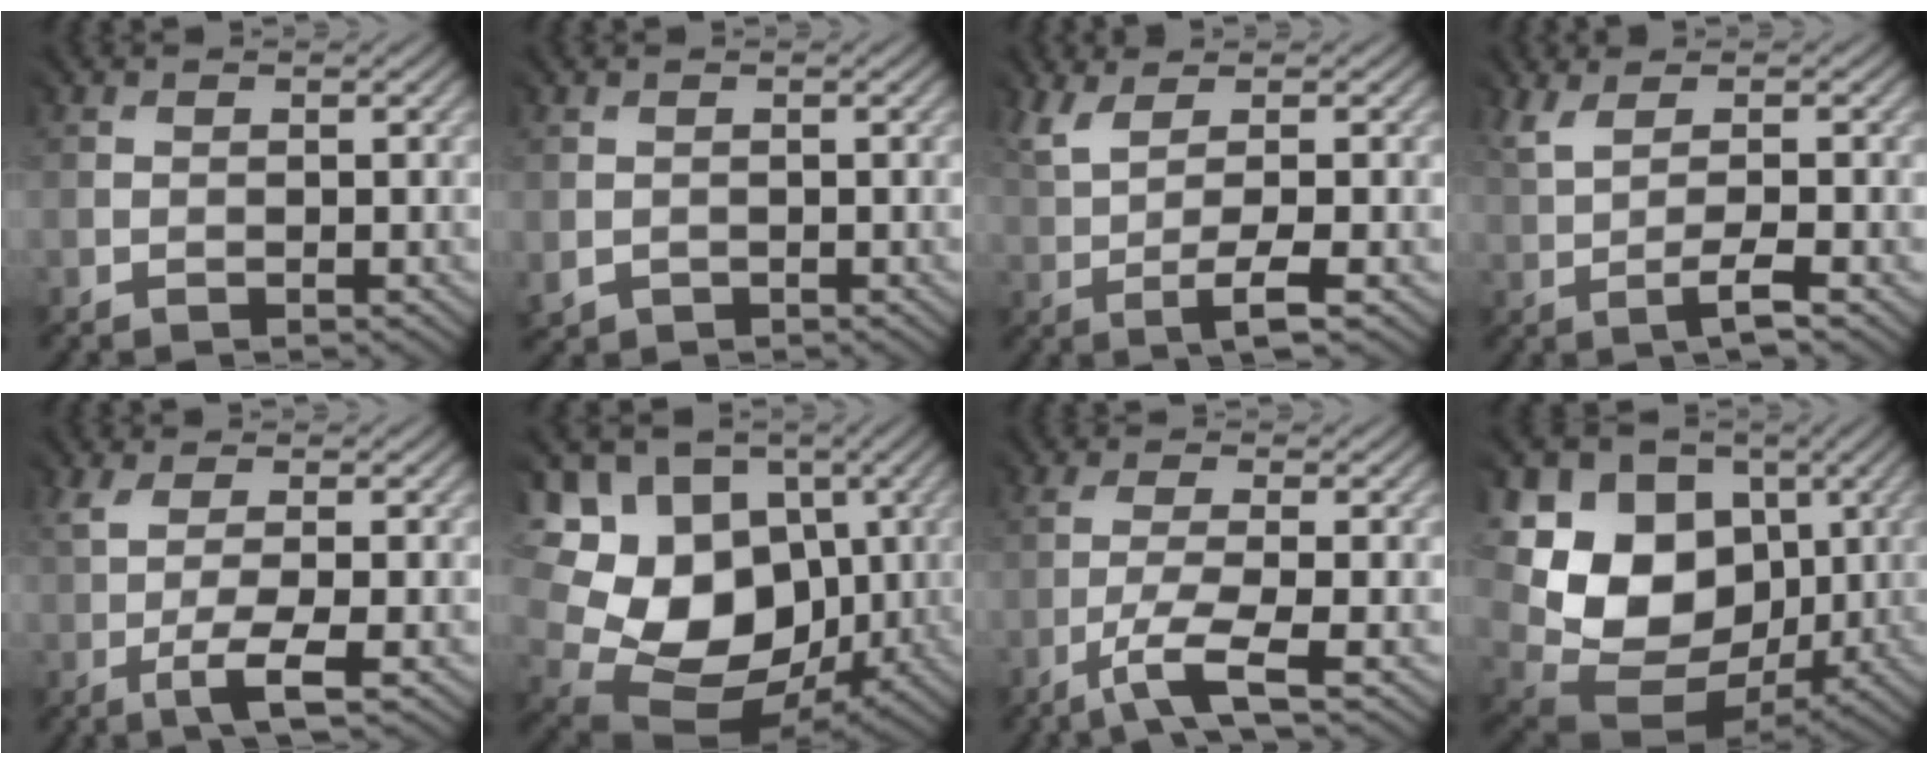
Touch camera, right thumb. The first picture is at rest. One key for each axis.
{"total": 1.1, "fx": -0.1, "fy": 1.1, "fz": -0.1, "tx": -0.004, "ty": -0.005, "tz": -0.001}
{"total": 4.9, "fx": 1.2, "fy": 0.8, "fz": 4.7, "tx": -0.105, "ty": 0.007, "tz": 0.024}
{"total": 3.4, "fx": 0.6, "fy": 0.2, "fz": 3.4, "tx": -0.078, "ty": 0.004, "tz": 0.011}
{"total": 4.9, "fx": -0.8, "fy": 0.9, "fz": 4.7, "tx": -0.103, "ty": 0.010, "tz": -0.018}
{"total": 16.2, "fx": 1.8, "fy": 13.2, "fz": 9.3, "tx": -0.210, "ty": -0.022, "tz": 0.059}
{"total": 4.8, "fx": -2.5, "fy": 0.5, "fz": 4.1, "tx": -0.089, "ty": 0.004, "tz": -0.056}
{"total": 14.4, "fx": 2.2, "fy": 11.8, "fz": 8.0, "tx": -0.185, "ty": -0.018, "tz": 0.061}